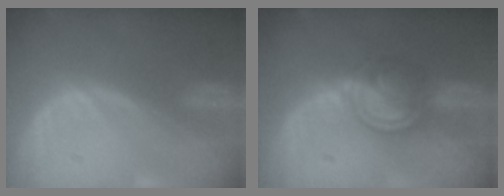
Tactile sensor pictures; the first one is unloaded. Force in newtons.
{"total": 6.1, "press": 6.0, "slide": 0.9}